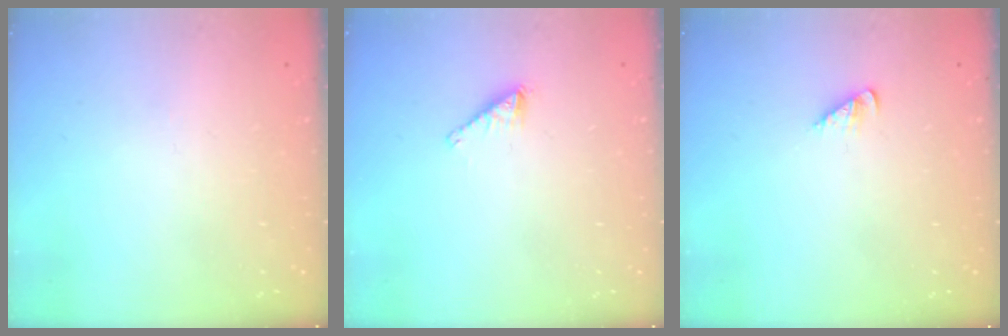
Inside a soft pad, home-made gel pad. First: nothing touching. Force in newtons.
{"total": 1.8, "press": 1.7, "slide": 0.1}
{"total": 1.6, "press": 1.6, "slide": 0.3}